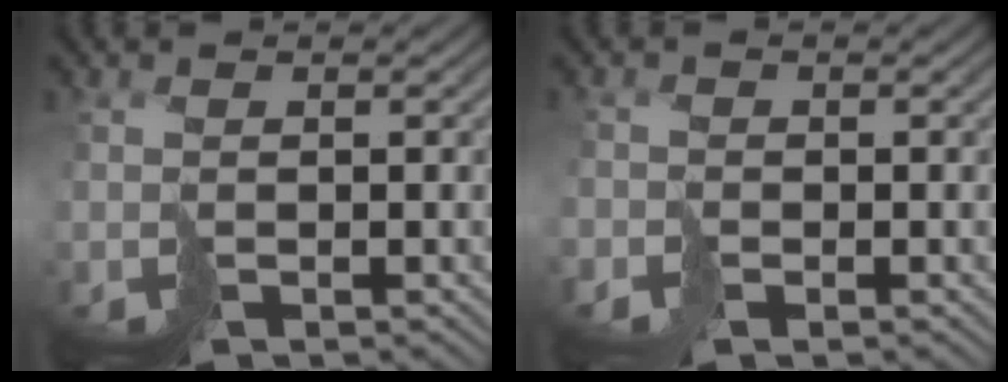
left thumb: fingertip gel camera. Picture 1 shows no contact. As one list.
[{"total": 1.6, "force": [-1.2, 1.0, 0.5], "torque": [-0.013, -0.008, -0.028]}]